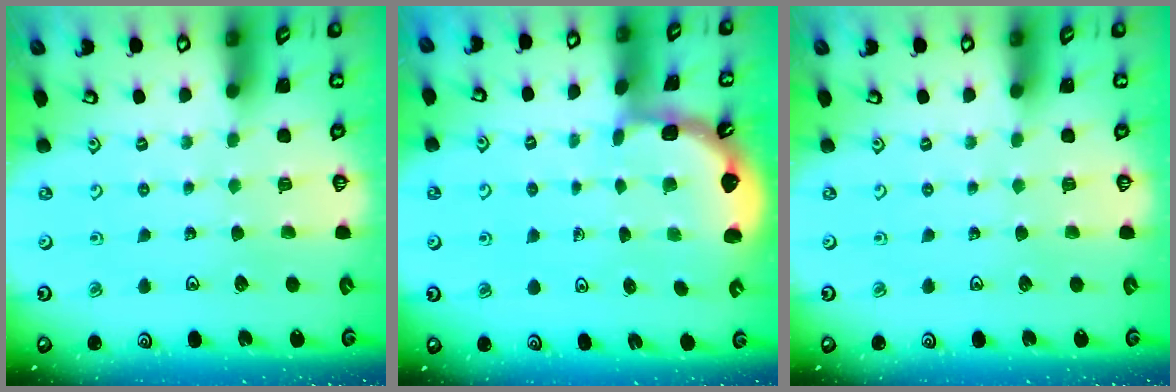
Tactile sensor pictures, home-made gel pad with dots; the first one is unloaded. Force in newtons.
{"total": 2.0, "press": 2.0, "slide": 0.2}
{"total": 0.0}